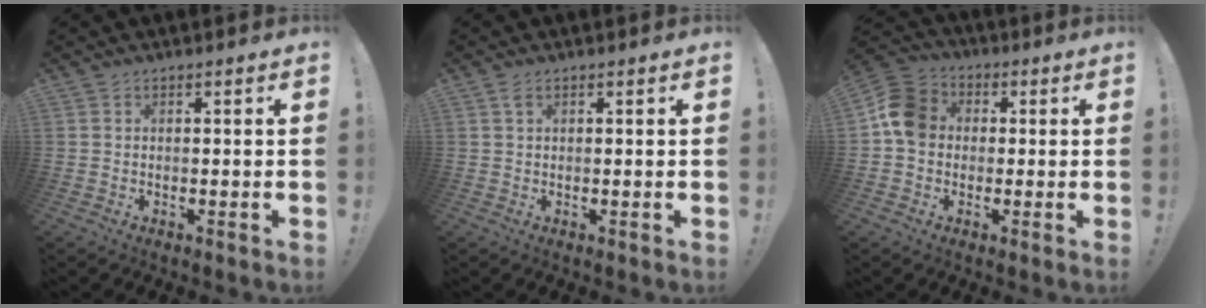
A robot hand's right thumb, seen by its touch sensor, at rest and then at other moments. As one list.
[{"total": 1.6, "force": [0.9, 0.7, 1.2], "torque": [-0.021, 0.000, 0.015]}, {"total": 10.2, "force": [0.3, 8.6, 5.5], "torque": [-0.079, 0.021, 0.013]}]